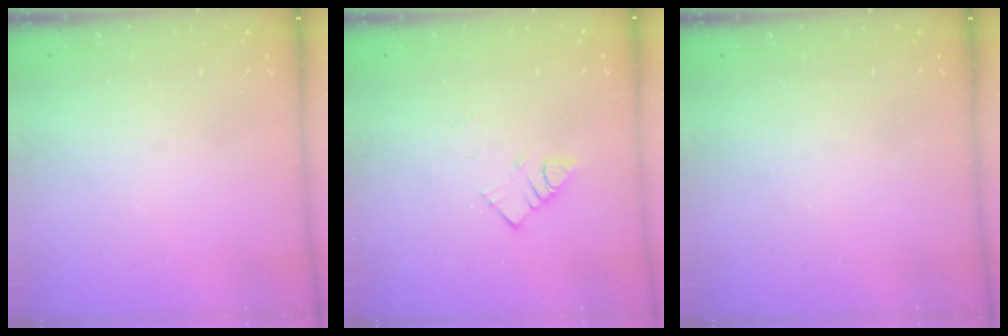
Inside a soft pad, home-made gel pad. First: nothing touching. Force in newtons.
{"total": 3.8, "press": 3.7, "slide": 0.5}
{"total": 0.0}